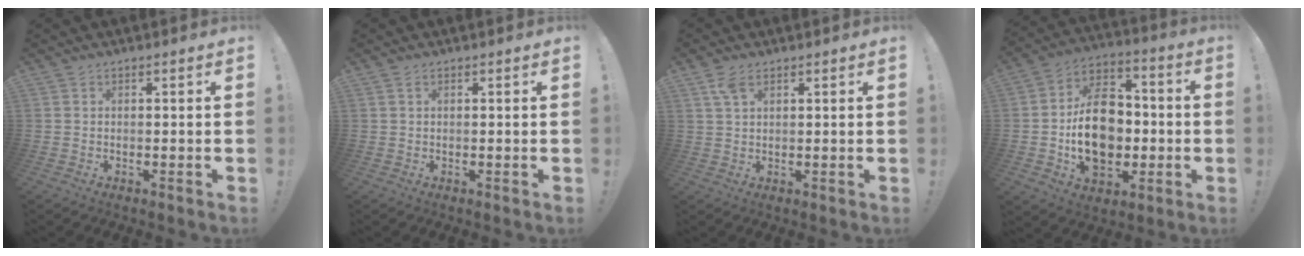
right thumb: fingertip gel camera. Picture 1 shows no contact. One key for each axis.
{"total": 0.9, "fx": 0.4, "fy": 0.3, "fz": 0.7, "tx": -0.012, "ty": 0.000, "tz": 0.007}
{"total": 4.2, "fx": 2.3, "fy": 2.0, "fz": 2.9, "tx": -0.050, "ty": -0.009, "tz": 0.042}
{"total": 19.4, "fx": -1.7, "fy": 14.1, "fz": 13.2, "tx": -0.219, "ty": 0.014, "tz": -0.021}